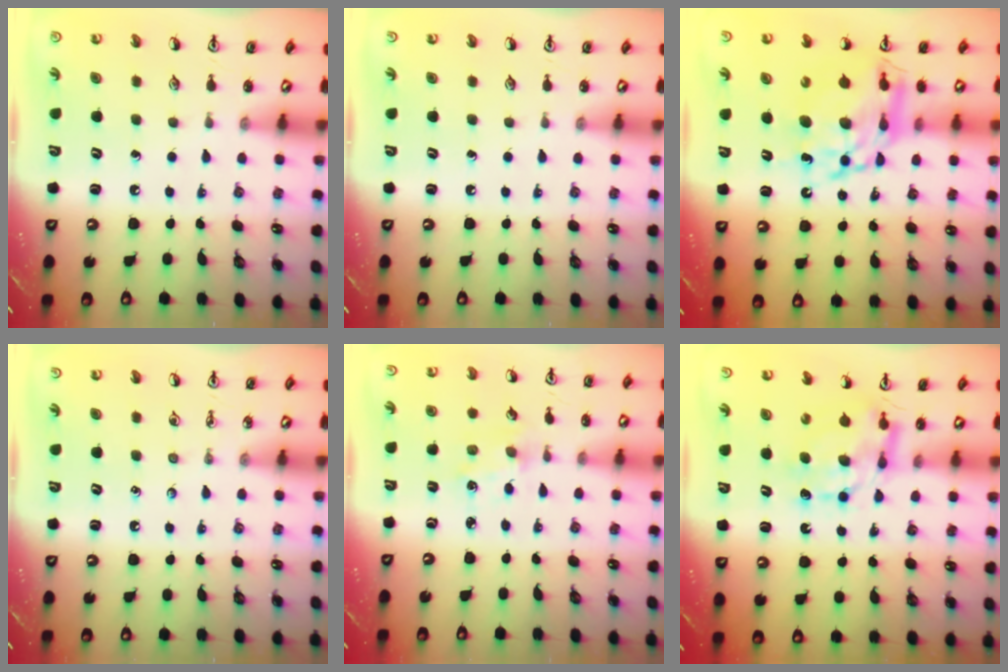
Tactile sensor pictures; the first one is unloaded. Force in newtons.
{"total": 0.0}
{"total": 14.9, "press": 14.8, "slide": 1.8}
{"total": 0.0}
{"total": 1.2, "press": 1.2, "slide": 0.3}
{"total": 7.0, "press": 6.9, "slide": 0.6}